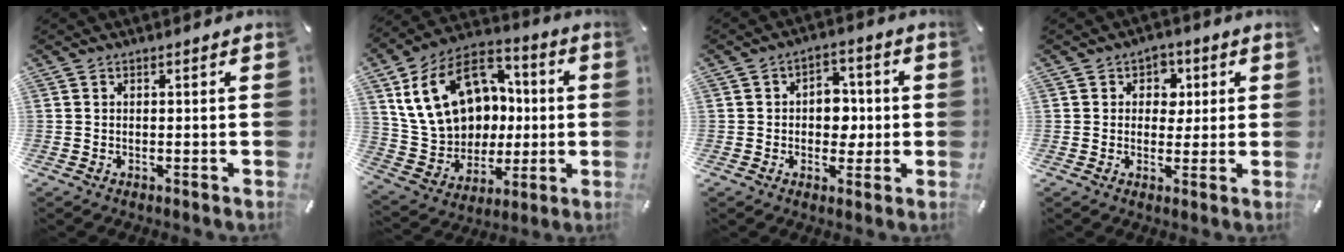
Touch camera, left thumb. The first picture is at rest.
{"total": 21.8, "force": [4.1, 17.1, 12.9], "torque": [-0.245, 0.003, 0.088]}
{"total": 7.3, "force": [-0.3, 5.9, 4.4], "torque": [-0.056, 0.007, -0.007]}
{"total": 5.7, "force": [0.9, 5.0, 2.4], "torque": [-0.021, -0.002, 0.008]}